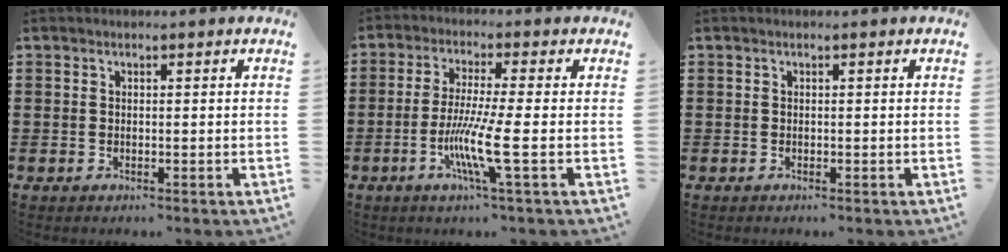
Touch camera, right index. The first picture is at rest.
{"total": 8.5, "force": [-2.5, -0.2, 8.1], "torque": [-0.164, -0.025, -0.052]}
{"total": 0.0}